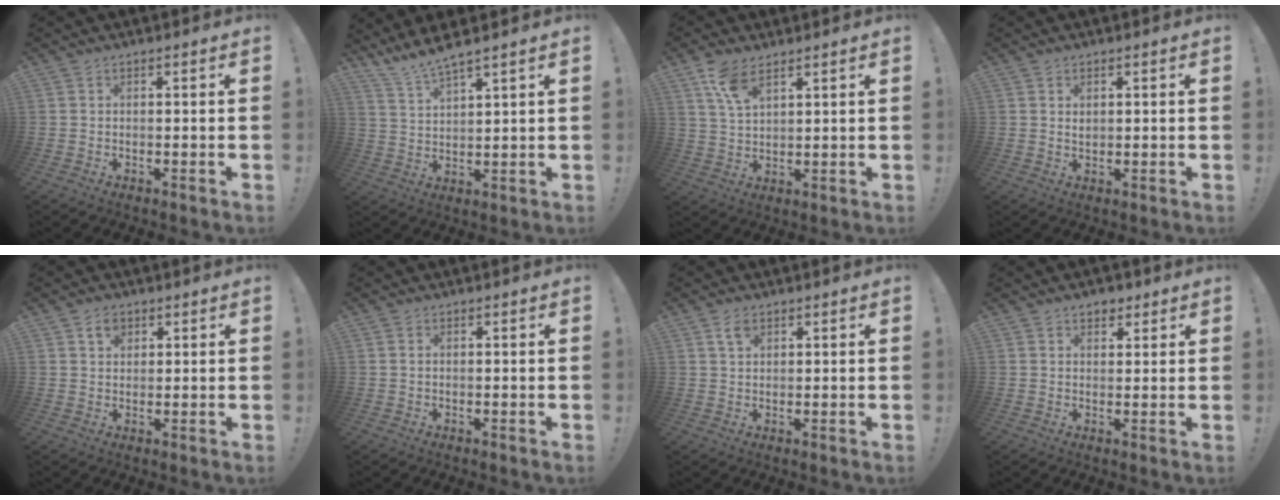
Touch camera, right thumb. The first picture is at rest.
{"total": 6.7, "force": [6.2, -0.1, 2.5], "torque": [-0.057, -0.039, 0.114]}
{"total": 7.9, "force": [5.1, 3.4, 4.9], "torque": [-0.082, -0.024, 0.094]}
{"total": 1.5, "force": [0.8, 1.1, 0.6], "torque": [-0.004, 0.000, 0.013]}
{"total": 3.7, "force": [1.8, 2.5, 2.0], "torque": [-0.029, -0.002, 0.032]}
{"total": 0.5, "force": [0.3, 0.2, 0.4], "torque": [-0.008, 0.001, 0.006]}
{"total": 3.2, "force": [1.7, 1.7, 2.2], "torque": [-0.037, -0.002, 0.030]}
{"total": 3.1, "force": [1.9, 2.3, 1.0], "torque": [0.005, -0.008, 0.029]}